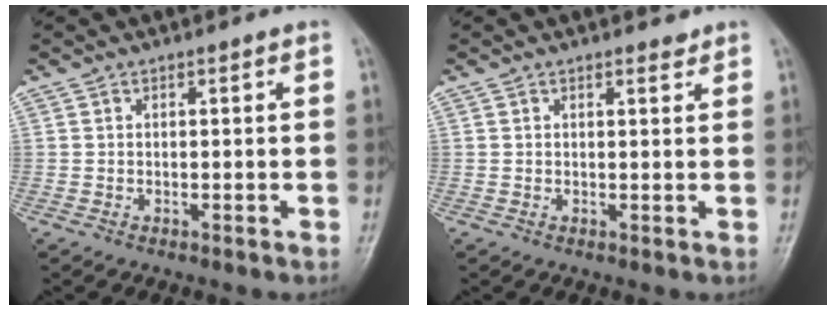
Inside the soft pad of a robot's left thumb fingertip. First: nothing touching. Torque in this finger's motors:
{"motor_torque": [-0.25, 0.02, -0.34, -0.29, 0.02]}